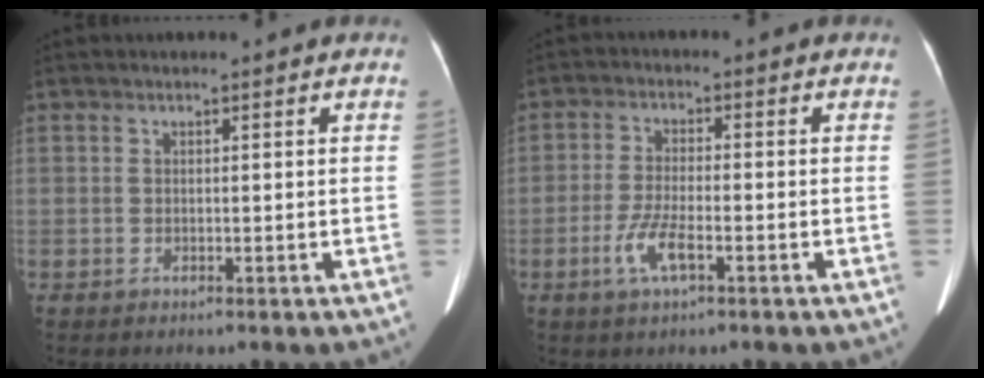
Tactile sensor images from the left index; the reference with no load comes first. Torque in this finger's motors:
{"motor_torque": [0.33, 0.14, 0.12, 0.03]}